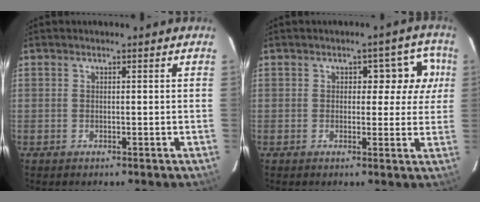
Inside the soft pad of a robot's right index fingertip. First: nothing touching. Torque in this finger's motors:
{"motor_torque": [0.10, 0.00, 0.04, 0.02]}